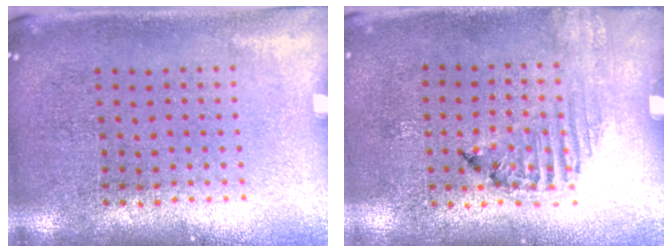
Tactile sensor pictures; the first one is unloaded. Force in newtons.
{"total": 1.2, "press": 1.2, "slide": 0.4}